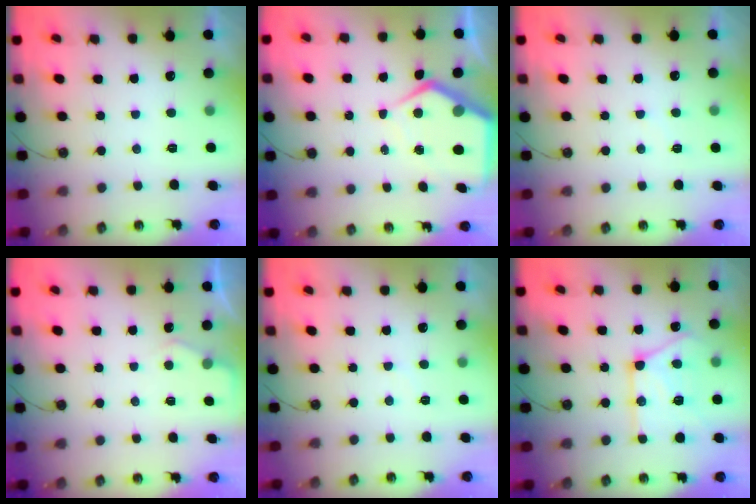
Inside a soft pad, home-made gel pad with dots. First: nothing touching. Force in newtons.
{"total": 9.0, "press": 8.9, "slide": 1.1}
{"total": 5.4, "press": 5.4, "slide": 0.4}
{"total": 3.2, "press": 3.2, "slide": 0.6}
{"total": 4.7, "press": 4.7, "slide": 0.7}
{"total": 17.7, "press": 17.7, "slide": 1.3}